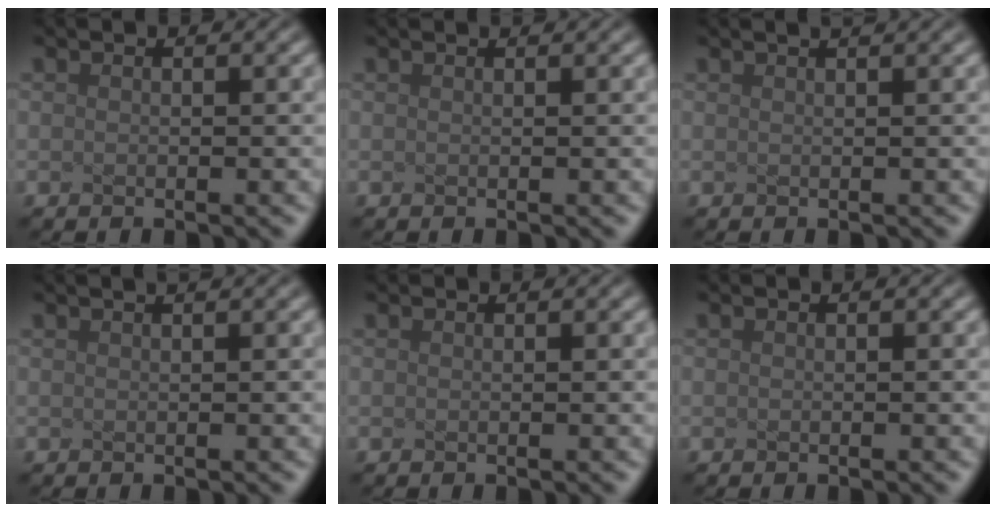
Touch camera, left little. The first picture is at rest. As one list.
[{"total": 0.7, "force": [0.7, 0.2, 0.2], "torque": [-0.001, -0.001, 0.002]}, {"total": 2.4, "force": [1.6, 1.0, 1.5], "torque": [0.002, 0.014, -0.010]}, {"total": 2.1, "force": [1.3, 0.8, 1.4], "torque": [0.001, 0.008, -0.009]}, {"total": 0.0}, {"total": 0.0}]